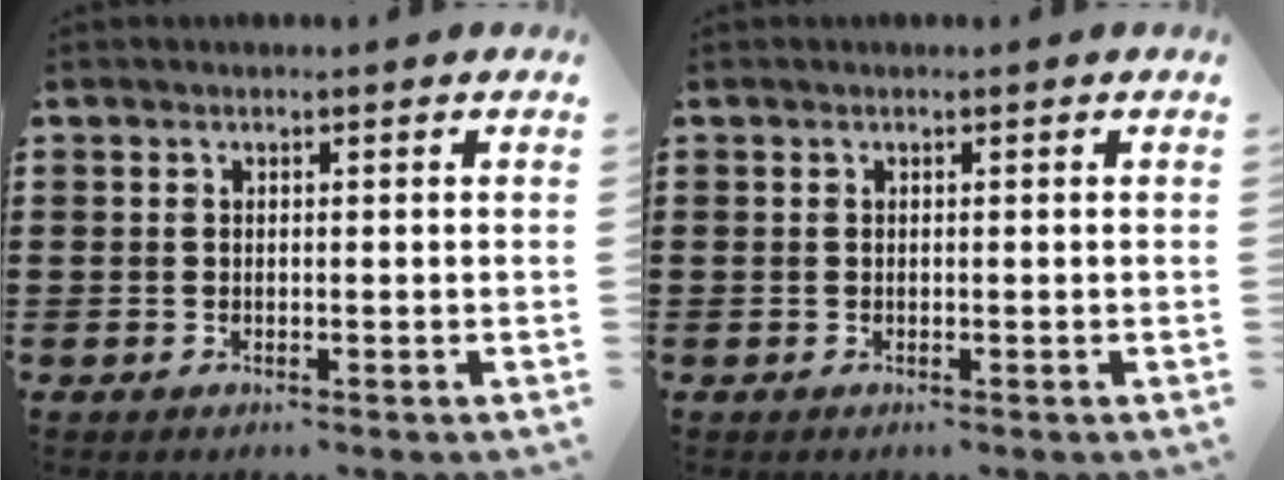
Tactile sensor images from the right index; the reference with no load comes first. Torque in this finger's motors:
{"motor_torque": [-0.05, 0.08, -0.03, -0.01]}